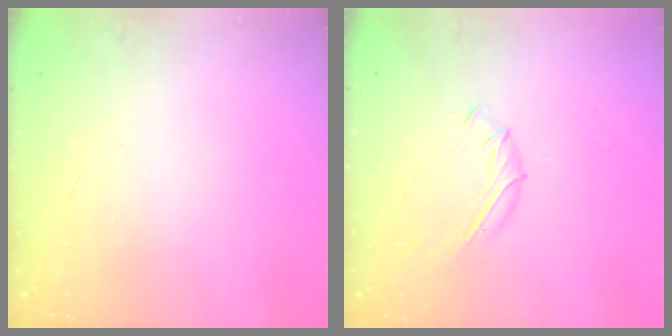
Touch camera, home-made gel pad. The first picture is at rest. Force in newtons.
{"total": 3.6, "press": 3.5, "slide": 0.9}